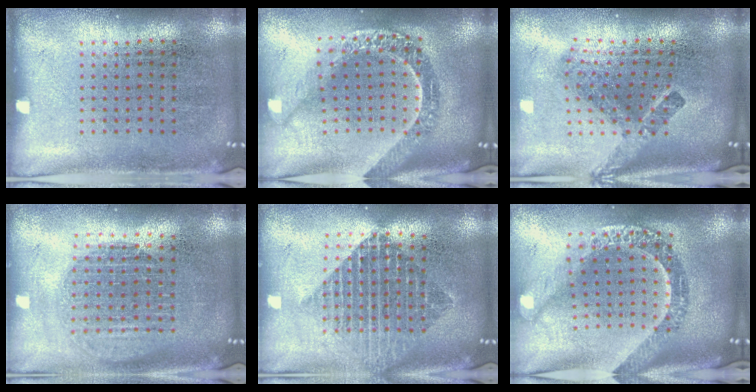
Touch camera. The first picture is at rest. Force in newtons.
{"total": 2.9, "press": 2.3, "slide": 1.8}
{"total": 2.6, "press": 1.6, "slide": 2.0}
{"total": 1.6, "press": 1.3, "slide": 0.9}
{"total": 2.0, "press": 1.6, "slide": 1.1}
{"total": 3.1, "press": 2.3, "slide": 2.0}